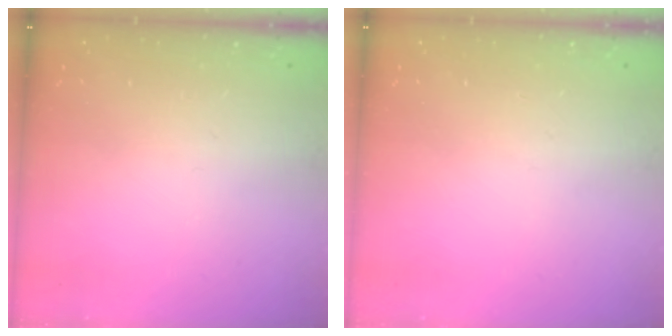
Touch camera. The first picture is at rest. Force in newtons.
{"total": 0.0}